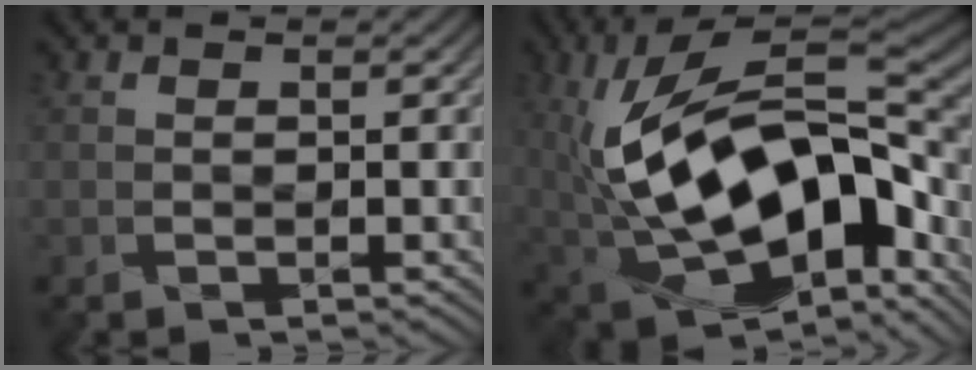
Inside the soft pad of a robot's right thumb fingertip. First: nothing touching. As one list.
[{"total": 17.4, "force": [-0.9, 8.6, 15.1], "torque": [-0.288, 0.016, -0.012]}]